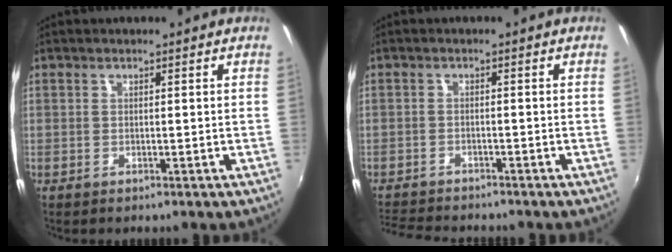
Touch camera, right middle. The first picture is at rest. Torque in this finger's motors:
{"motor_torque": [-0.59, -0.88, -0.06, 0.01]}